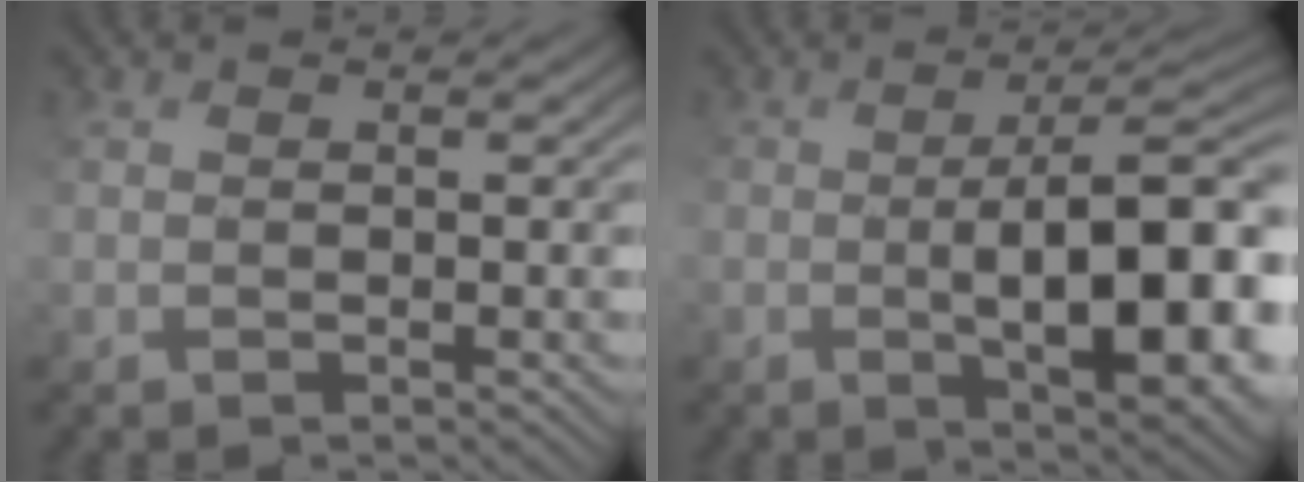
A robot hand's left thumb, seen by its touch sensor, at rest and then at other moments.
{"total": 12.4, "force": [-2.4, 4.3, 11.4], "torque": [-0.170, -0.014, -0.016]}